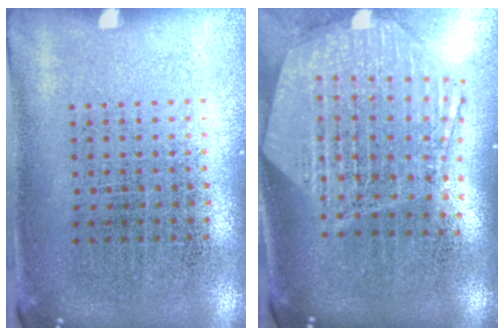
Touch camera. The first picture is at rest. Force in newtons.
{"total": 2.9, "press": 2.4, "slide": 1.7}